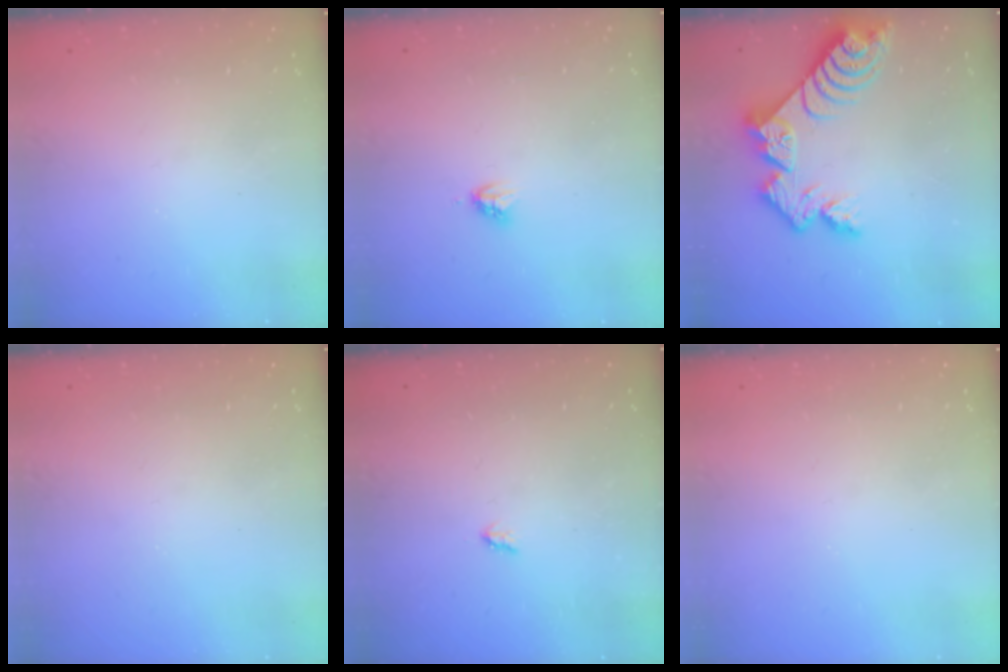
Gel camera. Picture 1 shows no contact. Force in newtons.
{"total": 3.2, "press": 3.2, "slide": 0.4}
{"total": 11.8, "press": 11.8, "slide": 1.1}
{"total": 0.0}
{"total": 1.9, "press": 1.9, "slide": 0.3}
{"total": 0.0}